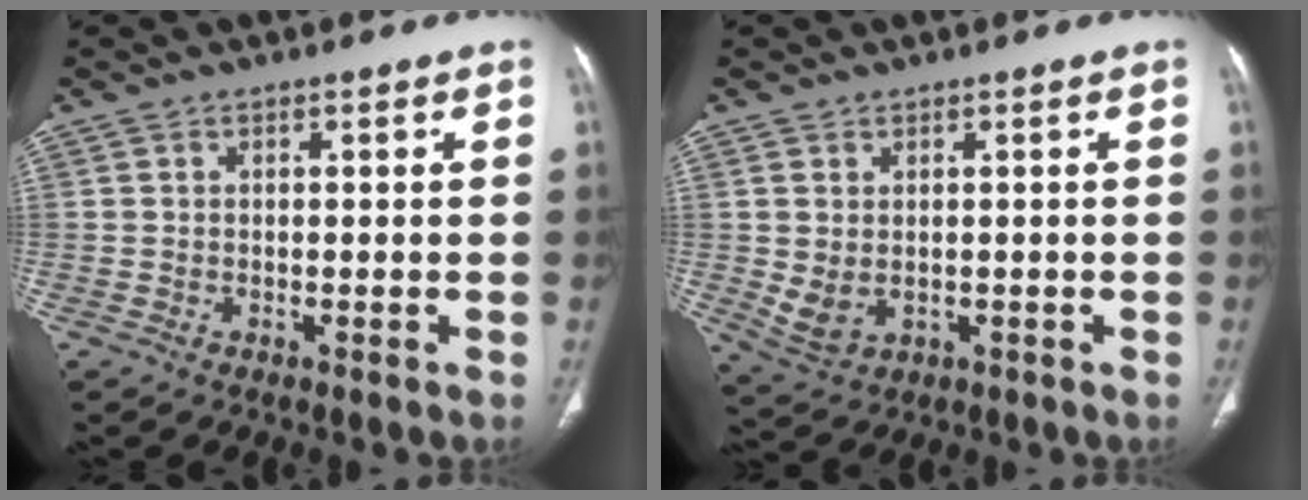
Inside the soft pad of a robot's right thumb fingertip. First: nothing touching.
{"total": 4.4, "force": [0.0, 3.2, 3.1], "torque": [-0.060, -0.005, 0.017]}